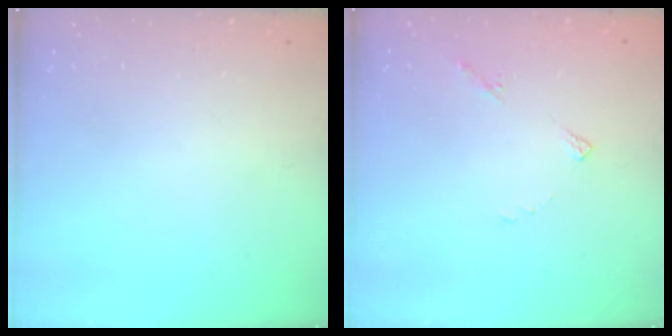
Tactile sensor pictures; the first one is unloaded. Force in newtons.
{"total": 4.9, "press": 4.9, "slide": 0.5}